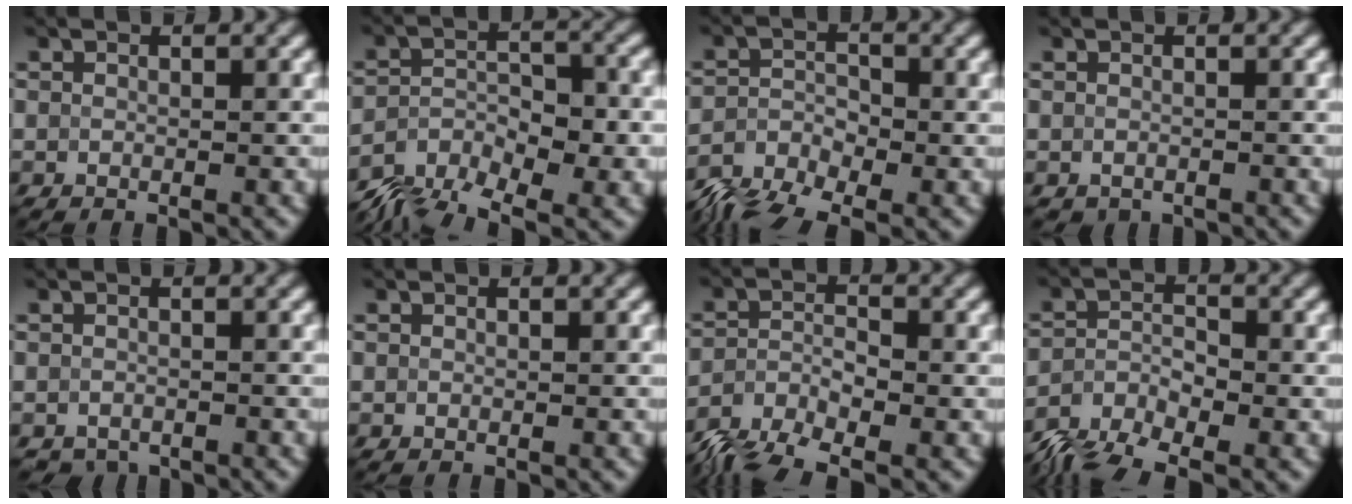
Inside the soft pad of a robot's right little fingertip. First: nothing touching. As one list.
[{"total": 9.4, "force": [-8.1, 3.1, 3.6], "torque": [-0.052, -0.001, -0.116]}, {"total": 9.2, "force": [-8.4, 3.1, 2.4], "torque": [-0.033, -0.022, -0.133]}, {"total": 0.7, "force": [-0.6, 0.2, -0.3], "torque": [0.006, -0.001, -0.015]}, {"total": 1.6, "force": [-1.3, 0.7, -0.4], "torque": [0.009, 0.002, -0.038]}, {"total": 0.0}, {"total": 7.0, "force": [-6.7, 0.9, 1.9], "torque": [-0.030, -0.016, -0.108]}, {"total": 7.9, "force": [-7.5, 1.7, 2.0], "torque": [-0.023, -0.018, -0.114]}]